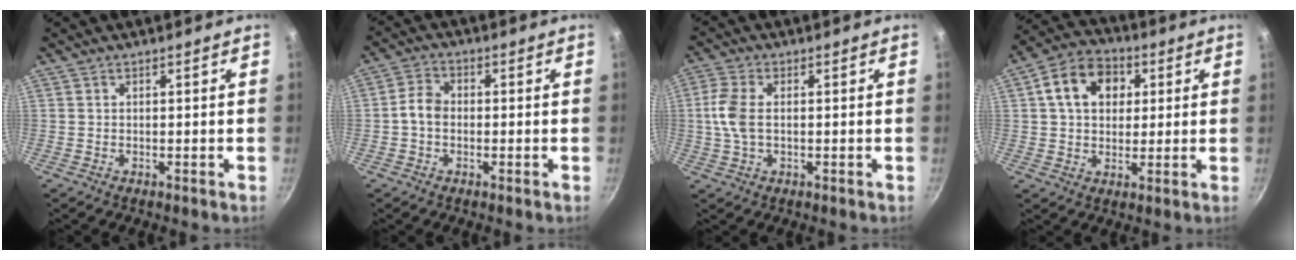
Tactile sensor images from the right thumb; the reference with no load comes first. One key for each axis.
{"total": 4.2, "fx": -0.7, "fy": 3.2, "fz": 2.6, "tx": -0.040, "ty": 0.019, "tz": -0.024}
{"total": 6.2, "fx": 0.2, "fy": 3.6, "fz": 5.0, "tx": -0.112, "ty": 0.009, "tz": -0.002}
{"total": 11.7, "fx": 3.1, "fy": 8.8, "fz": 7.0, "tx": -0.093, "ty": 0.014, "tz": 0.038}